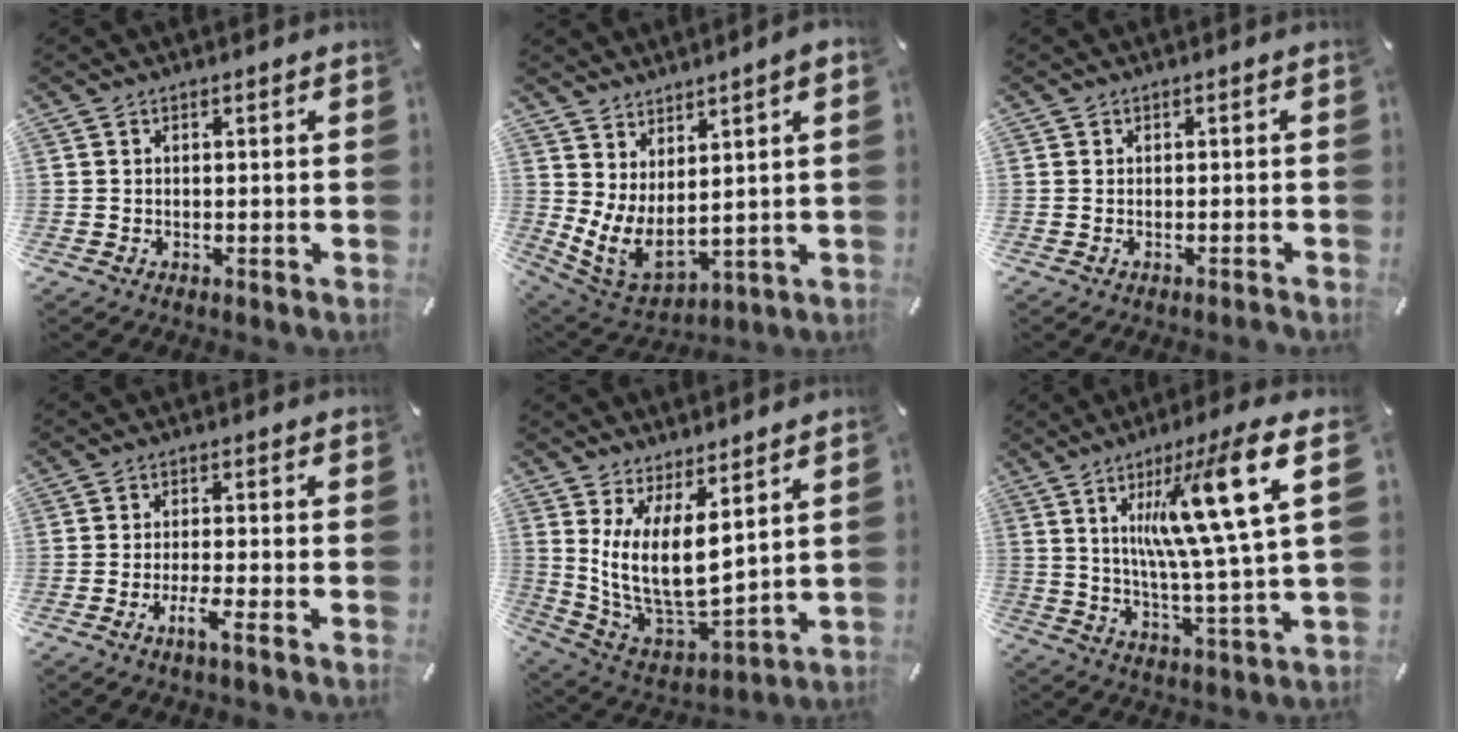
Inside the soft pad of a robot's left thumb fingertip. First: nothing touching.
{"total": 6.4, "force": [1.5, 3.7, 5.1], "torque": [-0.106, -0.034, 0.034]}
{"total": 0.7, "force": [-0.7, 0.2, 0.2], "torque": [-0.004, 0.002, -0.014]}
{"total": 4.6, "force": [-2.6, 0.5, 3.8], "torque": [-0.064, -0.001, -0.044]}
{"total": 13.4, "force": [5.9, 6.3, 10.3], "torque": [-0.227, -0.059, 0.115]}
{"total": 20.1, "force": [7.8, 2.2, 18.4], "torque": [-0.311, -0.028, 0.098]}